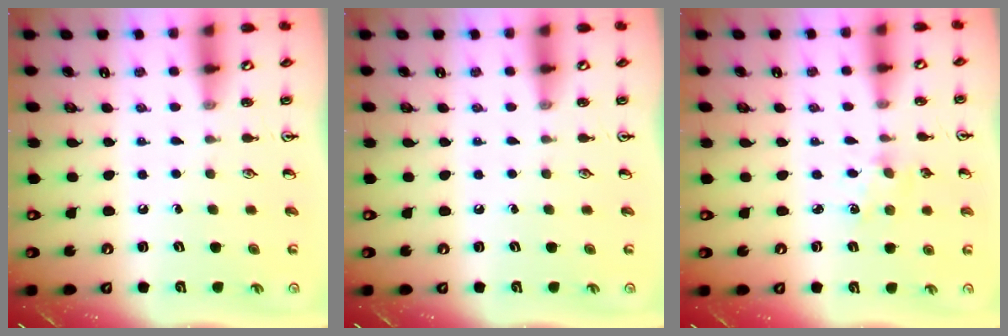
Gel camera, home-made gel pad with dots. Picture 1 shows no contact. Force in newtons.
{"total": 0.0}
{"total": 1.7, "press": 1.7, "slide": 0.3}